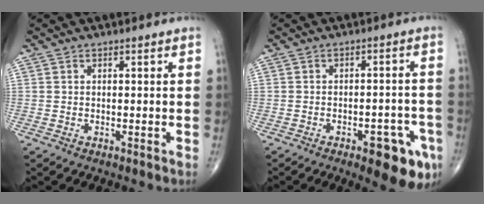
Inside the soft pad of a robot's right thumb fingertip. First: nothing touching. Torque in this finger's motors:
{"motor_torque": [1.23, 1.39, 0.04, -0.15, 0.24]}